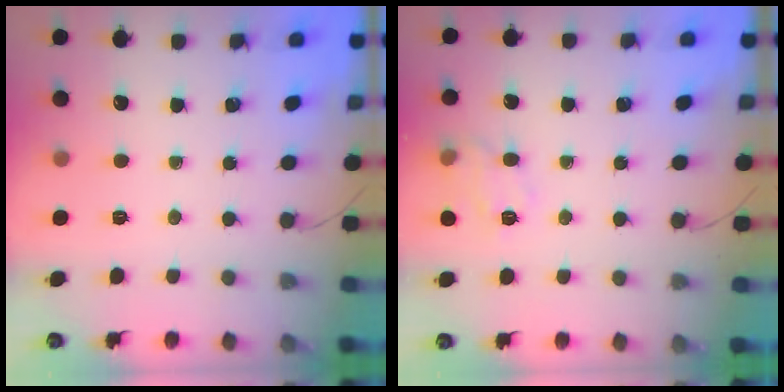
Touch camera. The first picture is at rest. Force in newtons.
{"total": 9.6, "press": 9.6, "slide": 0.4}